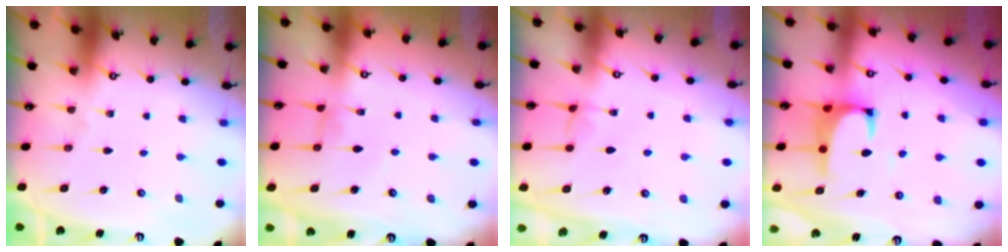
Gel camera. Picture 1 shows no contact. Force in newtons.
{"total": 1.0, "press": 0.9, "slide": 0.4}
{"total": 2.3, "press": 2.2, "slide": 0.3}
{"total": 1.8, "press": 1.7, "slide": 0.8}